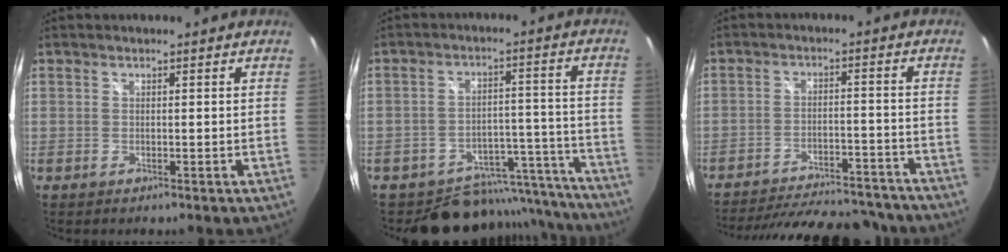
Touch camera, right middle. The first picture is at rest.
{"total": 16.6, "force": [-14.8, 7.2, 2.2], "torque": [-0.035, 0.056, -0.185]}
{"total": 25.0, "force": [-21.9, 7.1, 9.6], "torque": [-0.188, 0.001, -0.283]}